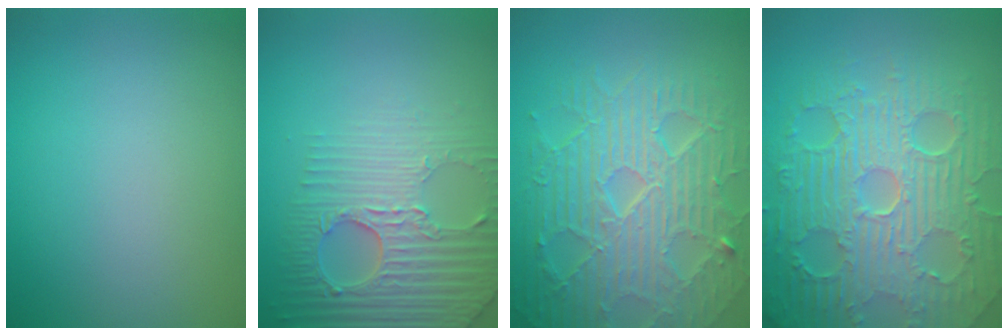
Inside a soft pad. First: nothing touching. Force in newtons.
{"total": 5.0, "press": 4.7, "slide": 1.8}
{"total": 10.2, "press": 6.6, "slide": 7.8}
{"total": 11.2, "press": 7.2, "slide": 8.6}